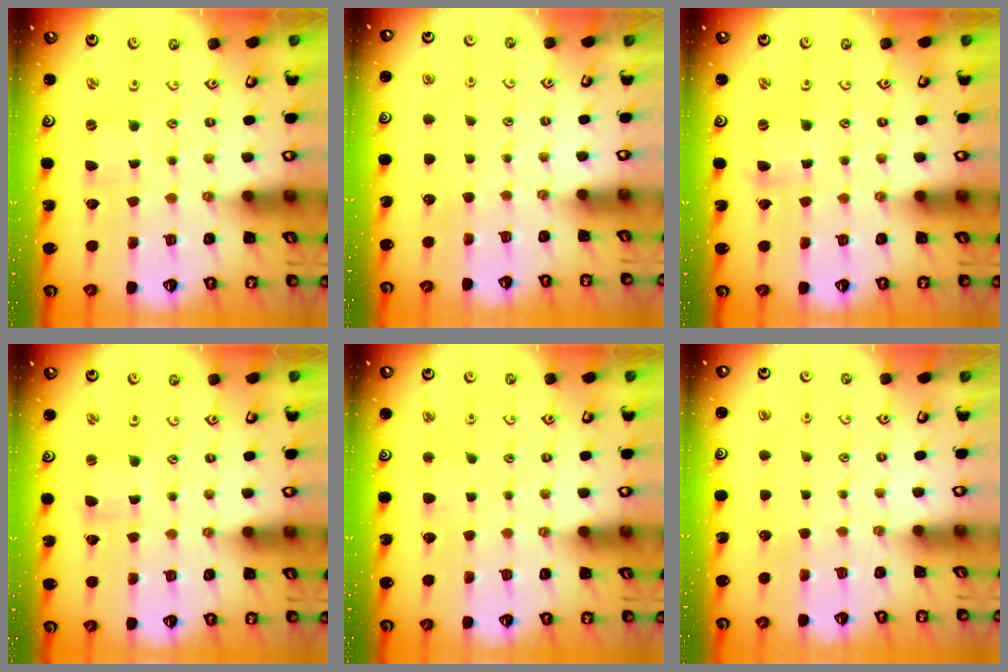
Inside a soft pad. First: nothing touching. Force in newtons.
{"total": 0.0}
{"total": 1.6, "press": 1.6, "slide": 0.3}
{"total": 1.6, "press": 1.5, "slide": 0.3}
{"total": 2.5, "press": 2.4, "slide": 0.7}
{"total": 0.0}